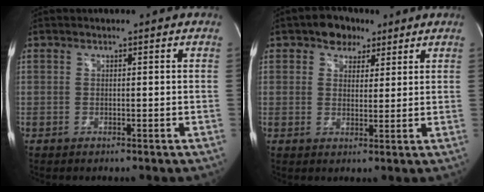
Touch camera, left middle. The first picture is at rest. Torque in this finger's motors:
{"motor_torque": [0.08, -0.07, -0.05, 0.00]}